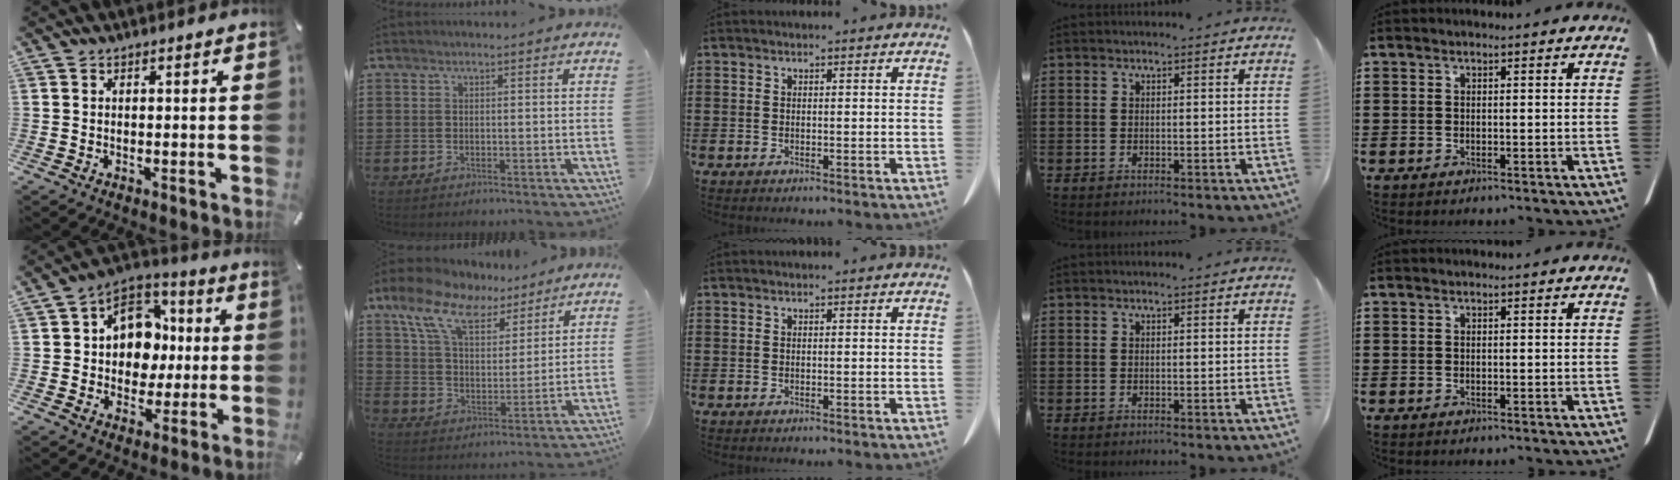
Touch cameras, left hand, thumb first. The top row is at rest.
{"thumb": {"total": 12.5, "force": [1.3, 11.1, 5.7], "torque": [-0.085, 0.005, 0.031]}, "index": {"total": 10.3, "force": [7.7, 4.2, 5.4], "torque": [-0.137, -0.013, 0.141]}}